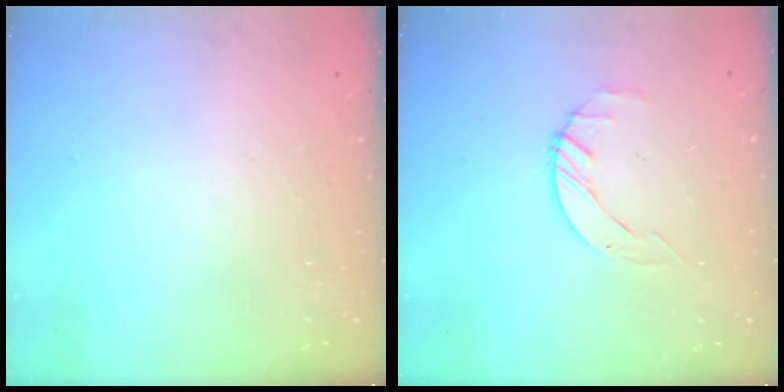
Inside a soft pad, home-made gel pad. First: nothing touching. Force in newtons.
{"total": 2.0, "press": 2.0, "slide": 0.3}